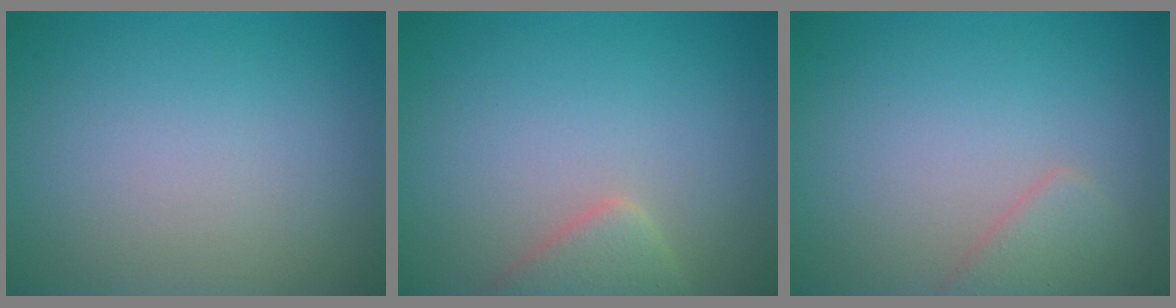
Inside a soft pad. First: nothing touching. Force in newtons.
{"total": 2.8, "press": 2.7, "slide": 0.1}
{"total": 1.9, "press": 1.9, "slide": 0.2}